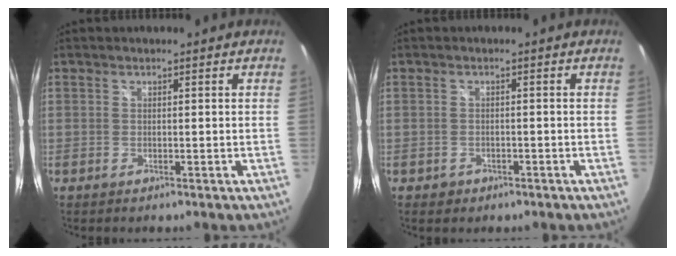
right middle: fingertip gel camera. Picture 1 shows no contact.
{"total": 2.2, "force": [-1.1, 1.7, 0.6], "torque": [-0.017, 0.001, -0.012]}